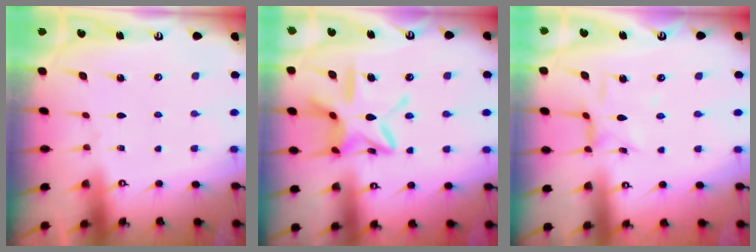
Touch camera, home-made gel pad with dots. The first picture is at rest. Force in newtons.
{"total": 14.8, "press": 14.7, "slide": 1.2}
{"total": 4.8, "press": 4.8, "slide": 0.4}